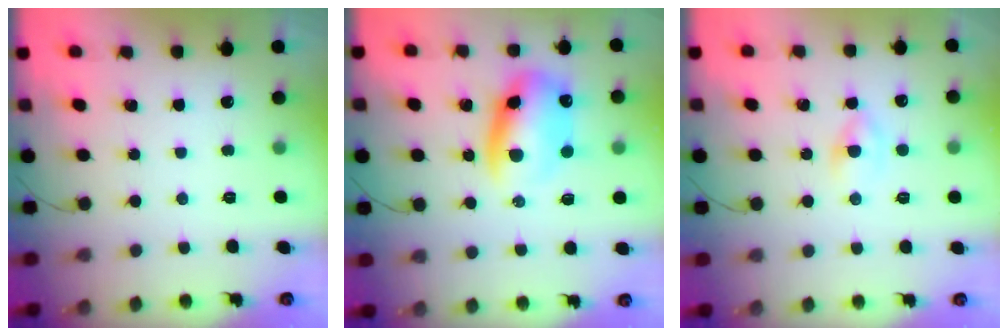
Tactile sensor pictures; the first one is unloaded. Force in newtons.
{"total": 12.5, "press": 12.0, "slide": 3.4}
{"total": 2.2, "press": 1.9, "slide": 1.1}